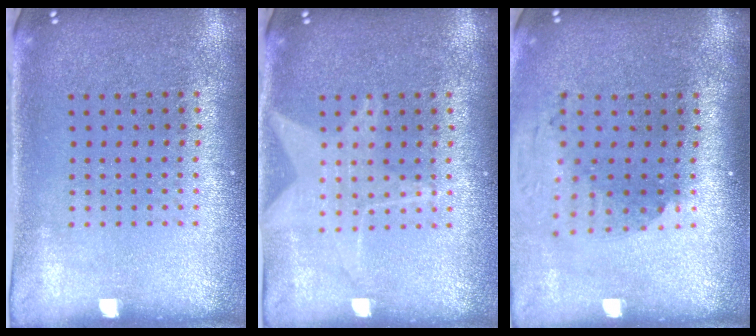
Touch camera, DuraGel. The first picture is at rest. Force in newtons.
{"total": 2.0, "press": 2.0, "slide": 0.4}
{"total": 2.0, "press": 1.4, "slide": 1.3}